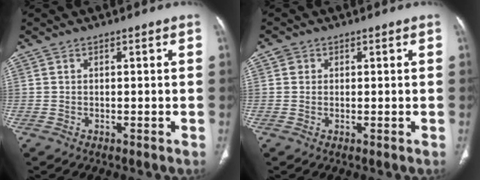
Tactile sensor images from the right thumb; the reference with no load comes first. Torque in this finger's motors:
{"motor_torque": [-0.05, -0.09, 0.36, 0.25, -0.04]}